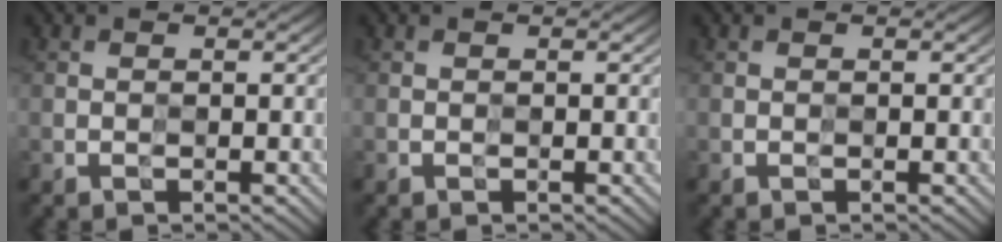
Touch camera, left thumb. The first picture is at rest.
{"total": 0.0}
{"total": 0.0}